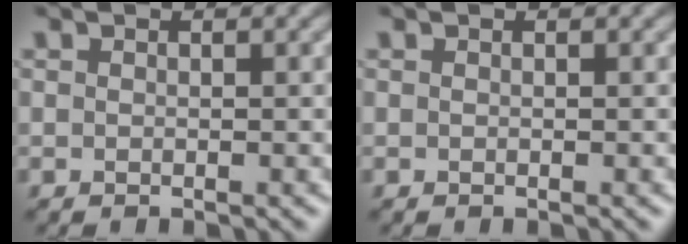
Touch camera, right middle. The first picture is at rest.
{"total": 0.0}